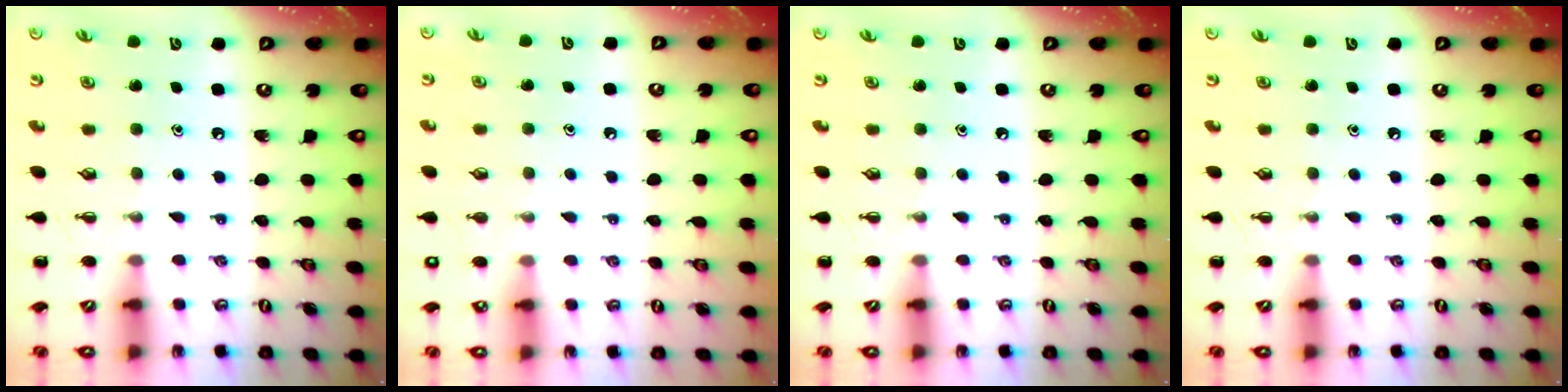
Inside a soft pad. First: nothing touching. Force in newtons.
{"total": 1.4, "press": 1.4, "slide": 0.1}
{"total": 0.0}
{"total": 0.0}